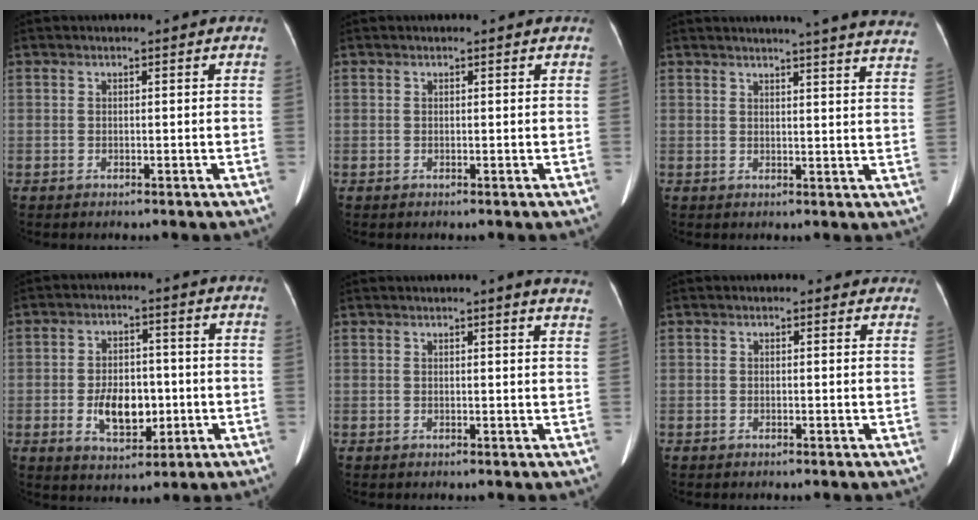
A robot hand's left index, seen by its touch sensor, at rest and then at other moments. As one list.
[{"total": 0.5, "force": [0.5, 0.1, 0.1], "torque": [-0.004, 0.001, 0.002]}, {"total": 20.6, "force": [19.1, 0.1, 7.5], "torque": [-0.095, -0.063, 0.207]}, {"total": 7.8, "force": [-1.5, 4.5, 6.1], "torque": [-0.114, 0.002, -0.018]}, {"total": 7.2, "force": [6.4, -0.2, 3.3], "torque": [-0.032, -0.008, 0.050]}, {"total": 1.9, "force": [1.6, 1.0, 0.2], "torque": [0.003, 0.000, 0.004]}]